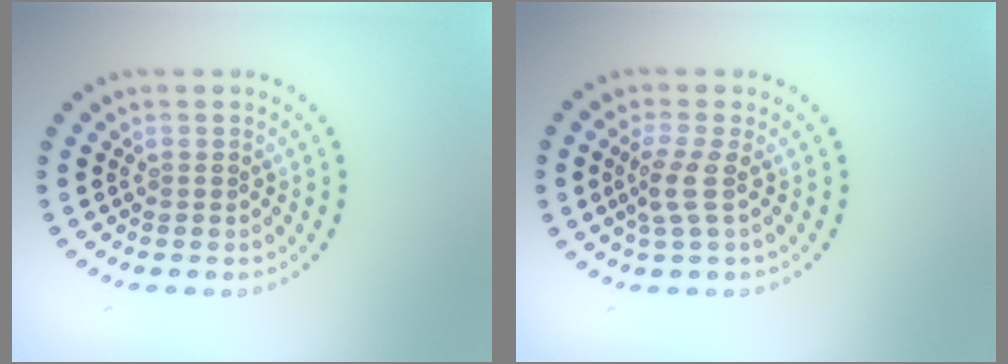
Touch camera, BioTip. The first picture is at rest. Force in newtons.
{"total": 2.3, "press": 1.6, "slide": 1.5}